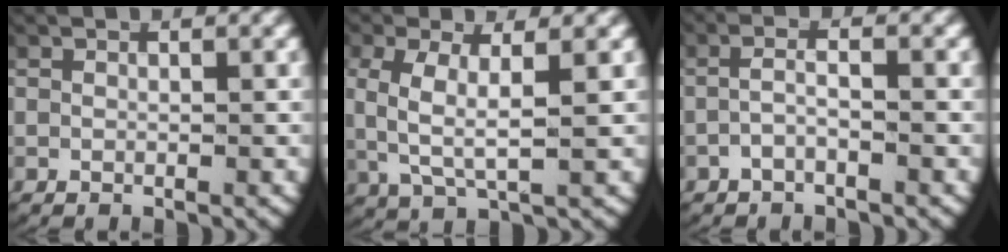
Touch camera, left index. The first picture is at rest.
{"total": 4.4, "force": [0.6, 1.9, 3.9], "torque": [-0.091, -0.013, 0.022]}
{"total": 1.9, "force": [-0.9, 0.5, 1.6], "torque": [-0.039, -0.004, -0.016]}